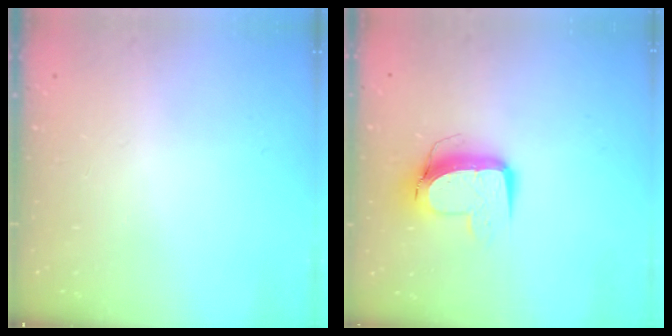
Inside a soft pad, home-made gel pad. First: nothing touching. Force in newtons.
{"total": 10.5, "press": 10.5, "slide": 0.7}